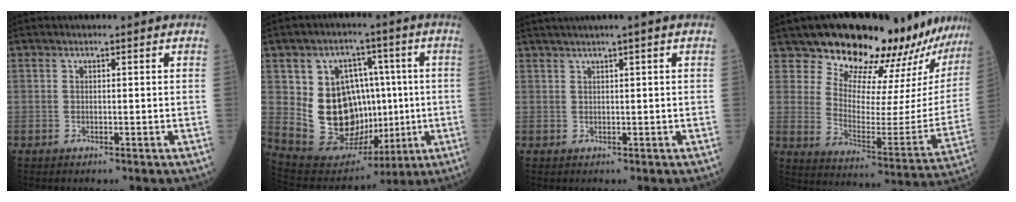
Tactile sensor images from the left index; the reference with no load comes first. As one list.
[{"total": 15.7, "force": [0.6, 11.5, 10.7], "torque": [-0.192, 0.034, 0.045]}, {"total": 3.3, "force": [2.4, -1.0, 2.0], "torque": [-0.036, 0.013, 0.053]}, {"total": 21.4, "force": [20.1, 2.9, 6.6], "torque": [-0.098, -0.100, 0.260]}]